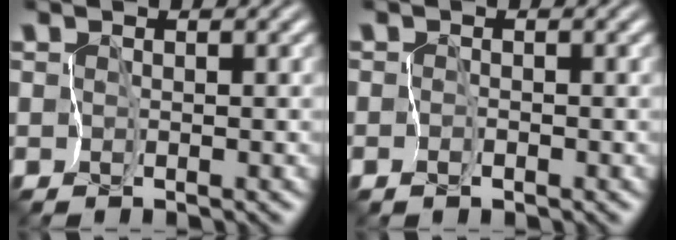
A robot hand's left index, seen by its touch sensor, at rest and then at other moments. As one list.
[{"total": 0.0}]